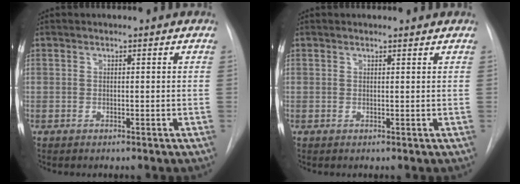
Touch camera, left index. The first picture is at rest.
{"total": 1.5, "force": [1.5, 0.2, 0.1], "torque": [-0.011, 0.002, 0.016]}